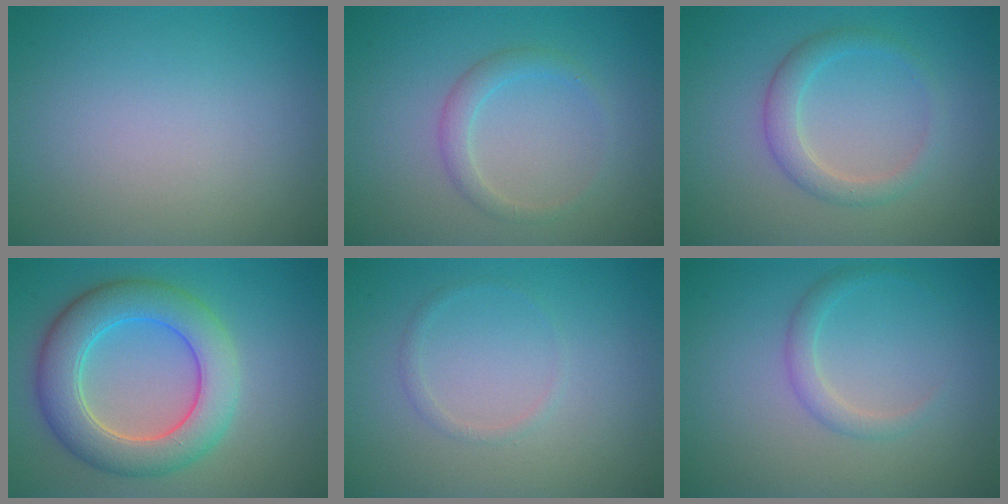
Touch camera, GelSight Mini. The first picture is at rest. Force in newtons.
{"total": 1.8, "press": 1.8, "slide": 0.0}
{"total": 2.5, "press": 2.5, "slide": 0.2}
{"total": 7.4, "press": 7.4, "slide": 0.4}
{"total": 0.8, "press": 0.8, "slide": 0.1}
{"total": 1.6, "press": 1.5, "slide": 0.2}